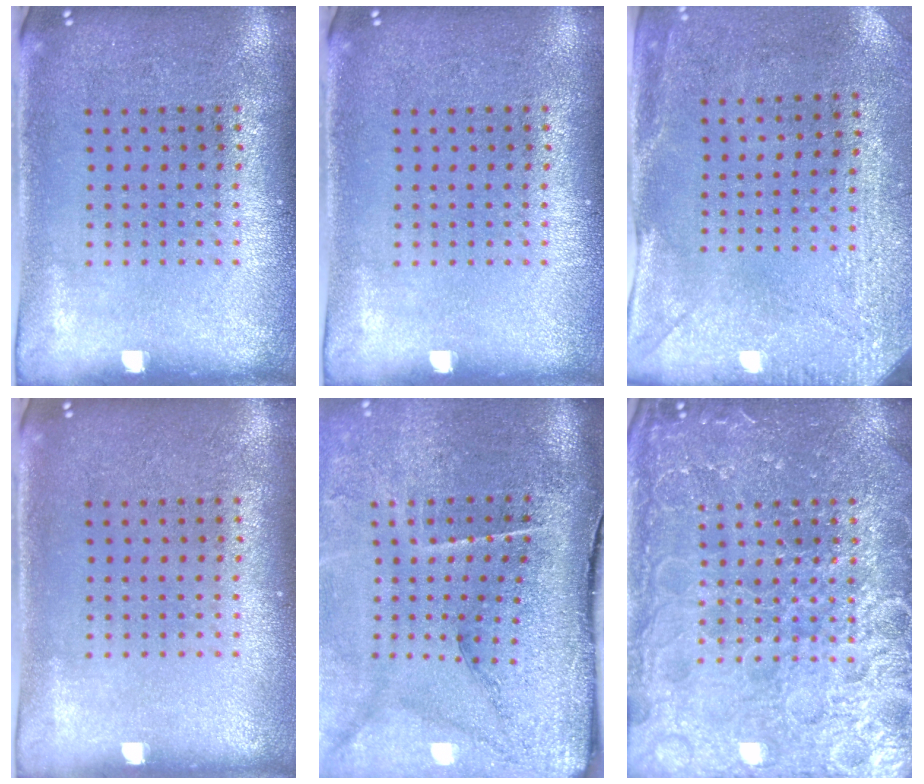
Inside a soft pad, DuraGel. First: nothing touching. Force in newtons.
{"total": 0.0}
{"total": 3.0, "press": 2.3, "slide": 1.9}
{"total": 0.0}
{"total": 4.7, "press": 3.7, "slide": 2.9}
{"total": 6.9, "press": 6.8, "slide": 0.8}